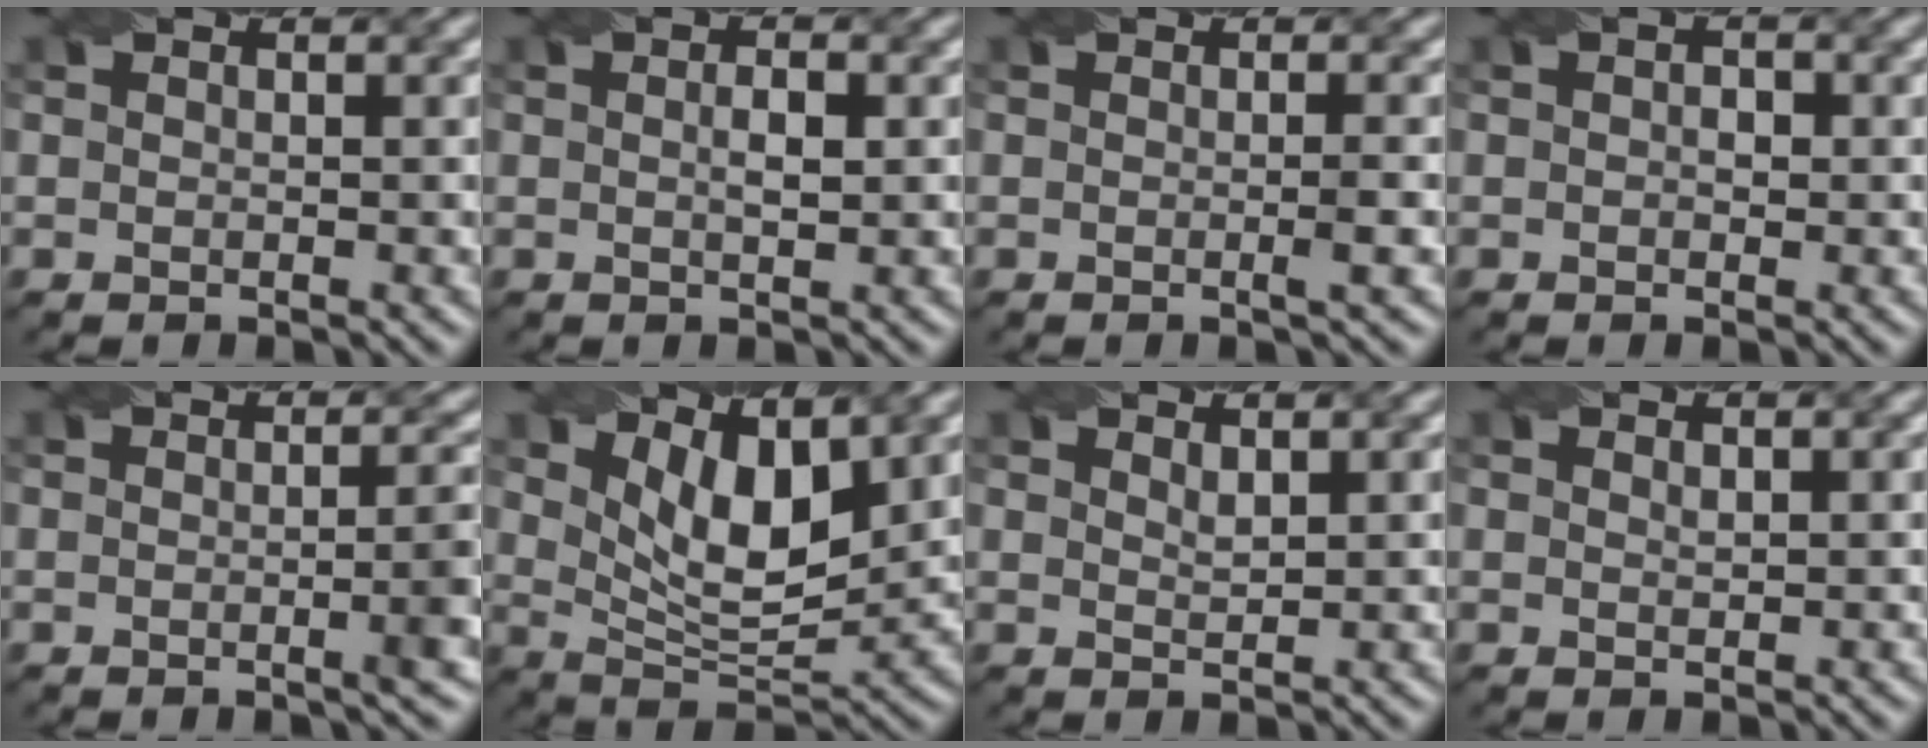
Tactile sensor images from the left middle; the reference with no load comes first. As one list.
[{"total": 1.7, "force": [0.2, 0.5, 1.6], "torque": [-0.020, -0.003, 0.002]}, {"total": 1.4, "force": [-0.4, 0.0, 1.3], "torque": [-0.020, -0.003, -0.007]}, {"total": 1.0, "force": [0.1, 0.7, 0.8], "torque": [-0.011, -0.001, -0.002]}, {"total": 3.3, "force": [-0.5, 0.6, 3.1], "torque": [-0.033, 0.002, -0.011]}, {"total": 6.8, "force": [2.9, 3.0, 5.3], "torque": [-0.101, -0.012, 0.051]}, {"total": 1.2, "force": [1.0, 0.3, 0.6], "torque": [-0.015, -0.001, 0.019]}, {"total": 0.6, "force": [0.5, 0.1, 0.3], "torque": [-0.007, -0.002, 0.011]}]